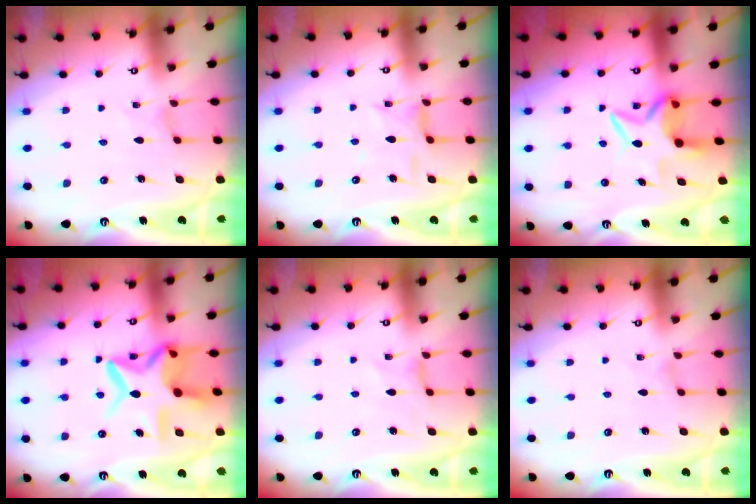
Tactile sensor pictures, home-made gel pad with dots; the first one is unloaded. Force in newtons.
{"total": 6.0, "press": 6.0, "slide": 0.4}
{"total": 7.0, "press": 6.9, "slide": 1.1}
{"total": 15.2, "press": 15.1, "slide": 1.1}
{"total": 0.0}
{"total": 0.0}